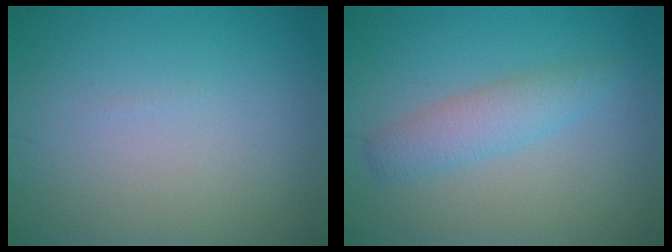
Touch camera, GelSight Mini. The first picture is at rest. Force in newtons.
{"total": 2.8, "press": 2.8, "slide": 0.1}